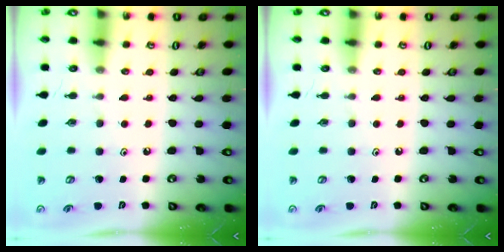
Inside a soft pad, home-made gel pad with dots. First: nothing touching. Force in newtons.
{"total": 0.0}